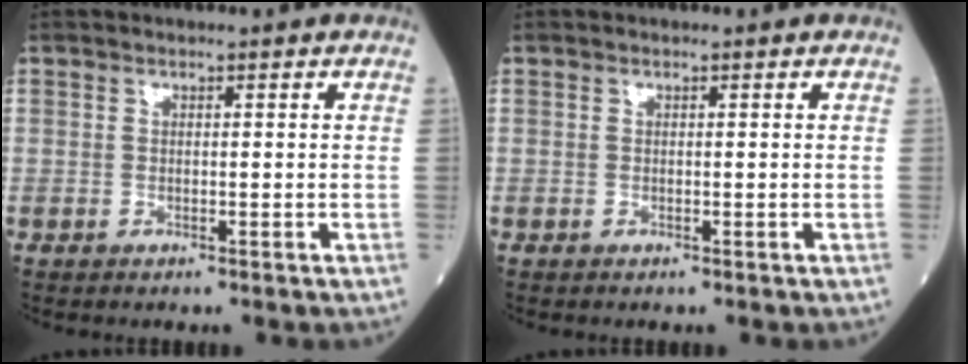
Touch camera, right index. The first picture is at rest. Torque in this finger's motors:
{"motor_torque": [0.00, 0.00, -0.01, 0.00]}